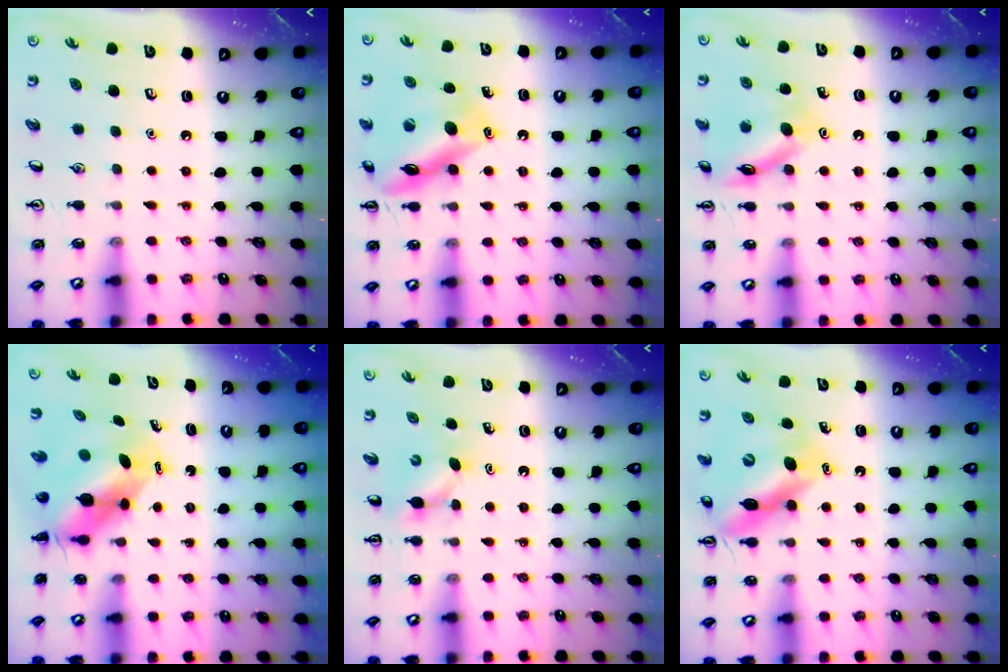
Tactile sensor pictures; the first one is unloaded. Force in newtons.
{"total": 14.0, "press": 13.9, "slide": 1.4}
{"total": 12.9, "press": 12.9, "slide": 1.0}
{"total": 5.7, "press": 5.5, "slide": 1.5}
{"total": 4.2, "press": 4.0, "slide": 1.3}
{"total": 11.7, "press": 11.2, "slide": 3.3}